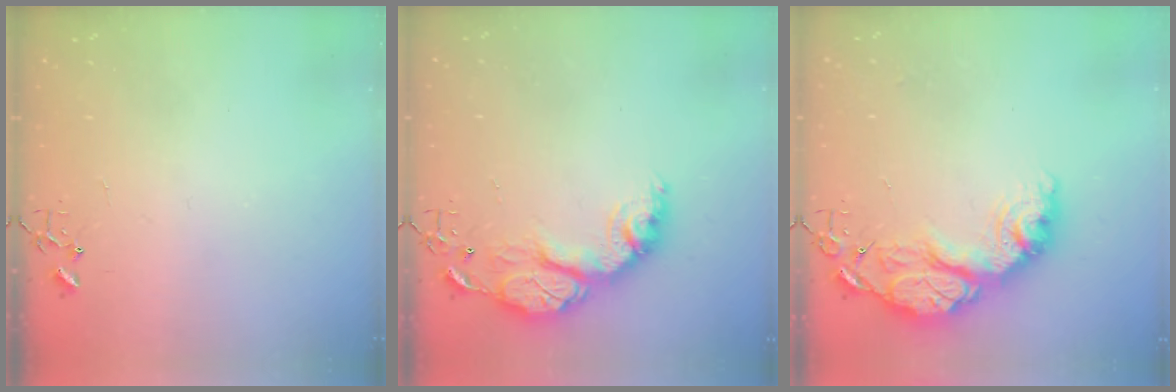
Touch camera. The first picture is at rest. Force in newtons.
{"total": 16.7, "press": 16.7, "slide": 1.3}
{"total": 19.9, "press": 19.9, "slide": 1.4}